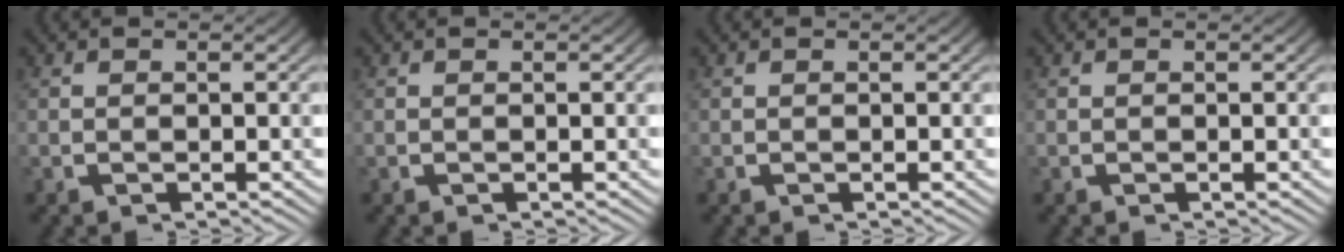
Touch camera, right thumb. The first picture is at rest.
{"total": 0.0}
{"total": 0.0}
{"total": 0.0}